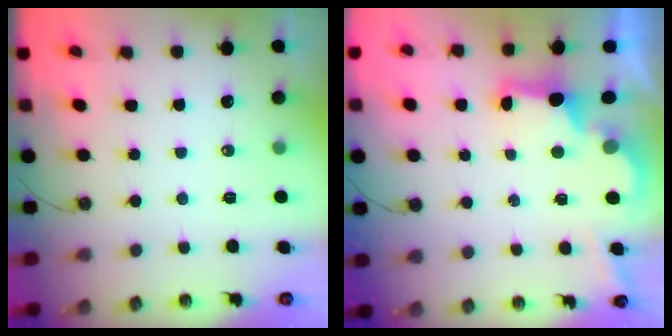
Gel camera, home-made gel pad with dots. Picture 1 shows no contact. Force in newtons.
{"total": 2.7, "press": 2.6, "slide": 0.9}